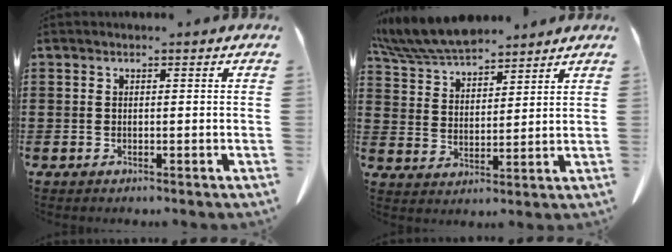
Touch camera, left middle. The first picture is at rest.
{"total": 7.9, "force": [7.2, 1.8, 2.7], "torque": [-0.080, -0.022, 0.134]}